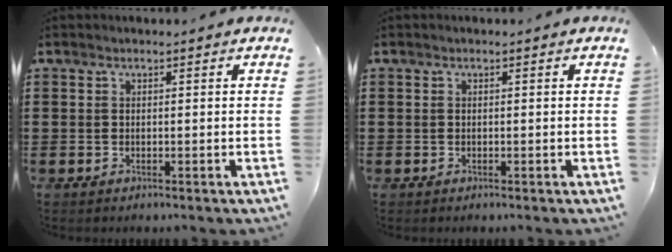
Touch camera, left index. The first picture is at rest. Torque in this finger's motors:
{"motor_torque": [-0.02, 0.00, 0.00, 0.00]}